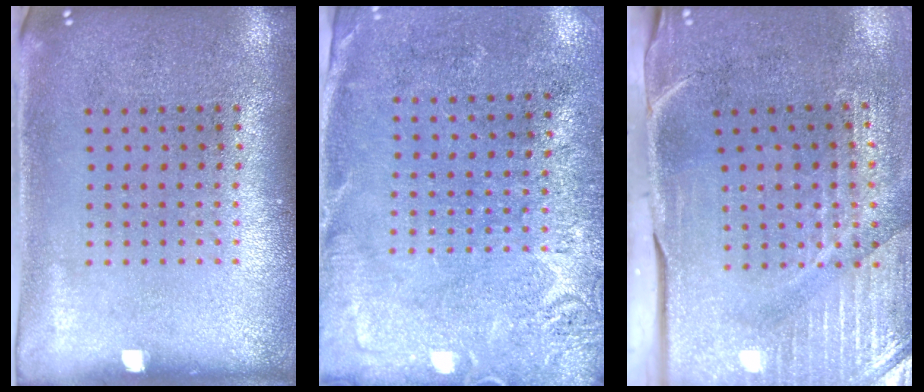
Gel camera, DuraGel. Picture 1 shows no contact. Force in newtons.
{"total": 2.7, "press": 2.4, "slide": 1.2}
{"total": 4.7, "press": 4.0, "slide": 2.5}